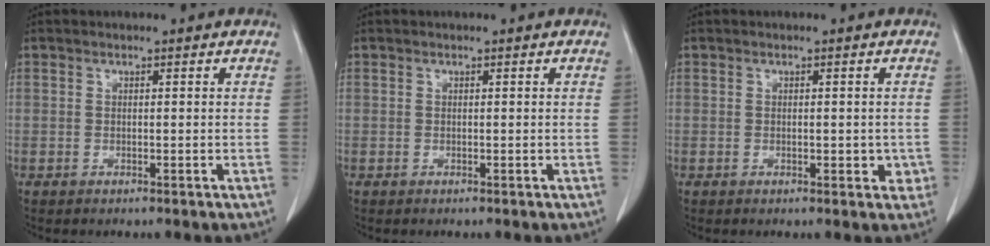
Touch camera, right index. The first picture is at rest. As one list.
[{"total": 0.0}, {"total": 2.6, "force": [-0.4, 1.4, 2.2], "torque": [-0.017, 0.001, -0.003]}]